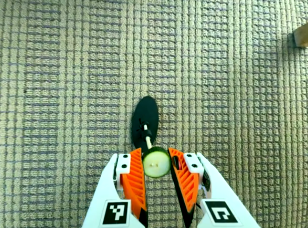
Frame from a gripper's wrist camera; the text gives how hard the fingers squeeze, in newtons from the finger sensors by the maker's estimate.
{"total": 8.6, "left": 8.9, "right": 8.3}